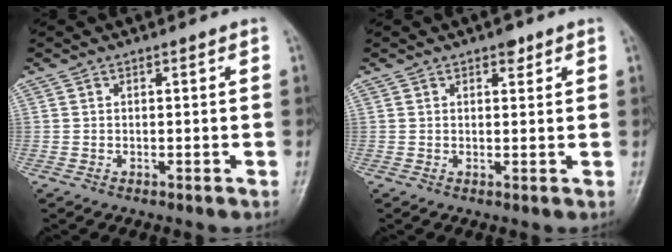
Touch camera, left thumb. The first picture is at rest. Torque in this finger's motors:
{"motor_torque": [0.53, 0.12, 0.12, -0.40, 0.10]}